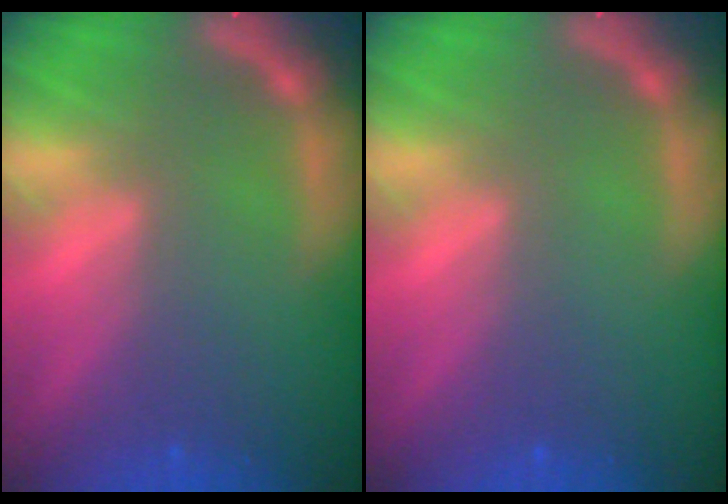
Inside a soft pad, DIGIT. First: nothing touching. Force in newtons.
{"total": 0.0}